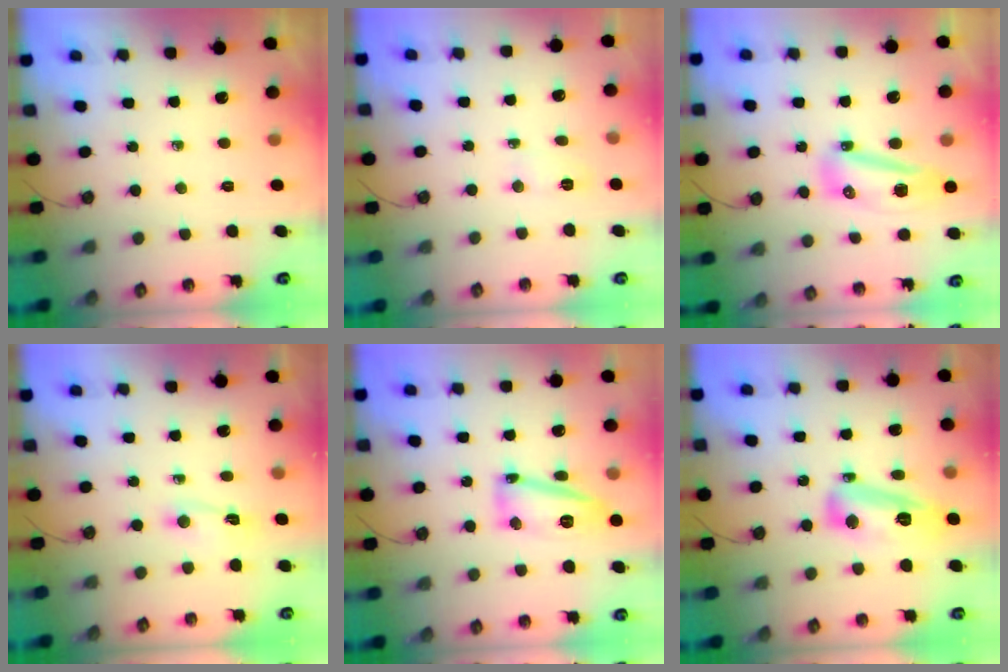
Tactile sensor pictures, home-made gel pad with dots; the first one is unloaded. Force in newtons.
{"total": 3.5, "press": 3.4, "slide": 0.7}
{"total": 17.3, "press": 12.3, "slide": 12.1}
{"total": 1.5, "press": 1.4, "slide": 0.4}
{"total": 14.1, "press": 14.1, "slide": 1.1}
{"total": 12.7, "press": 12.6, "slide": 1.3}